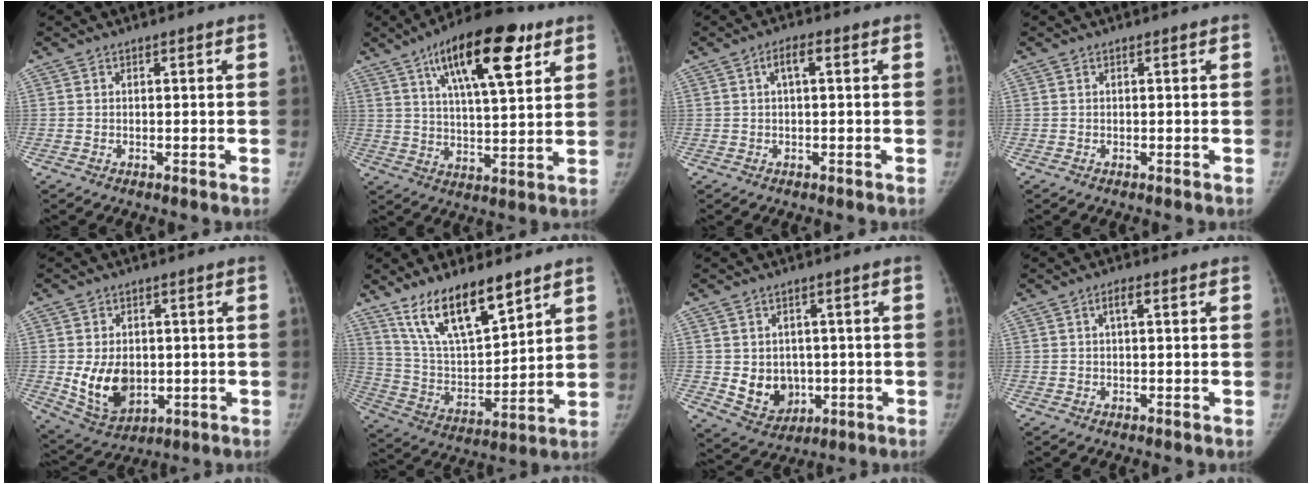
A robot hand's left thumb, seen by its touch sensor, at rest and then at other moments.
{"total": 18.8, "force": [9.5, 6.5, 14.9], "torque": [-0.212, -0.026, 0.151]}
{"total": 2.9, "force": [0.7, 1.0, 2.6], "torque": [-0.049, 0.011, 0.010]}
{"total": 0.0}
{"total": 10.8, "force": [-0.6, 7.9, 7.3], "torque": [-0.095, -0.011, 0.011]}
{"total": 16.4, "force": [11.3, 5.7, 10.5], "torque": [-0.157, -0.059, 0.221]}
{"total": 8.5, "force": [-0.6, 7.1, 4.5], "torque": [-0.035, -0.005, 0.012]}
{"total": 2.1, "force": [0.7, 0.7, 1.9], "torque": [-0.036, 0.008, 0.009]}